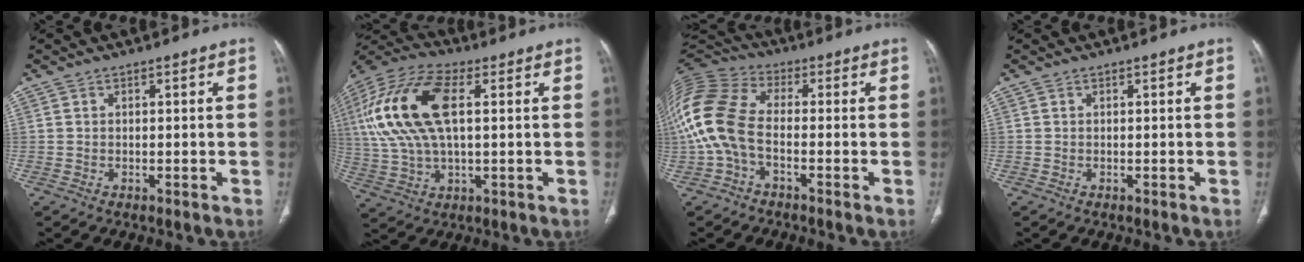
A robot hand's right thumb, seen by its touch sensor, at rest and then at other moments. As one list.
[{"total": 19.6, "force": [3.9, 9.5, 16.7], "torque": [-0.363, 0.017, 0.067]}, {"total": 15.6, "force": [-2.3, 9.3, 12.3], "torque": [-0.281, 0.032, -0.052]}, {"total": 0.0}]